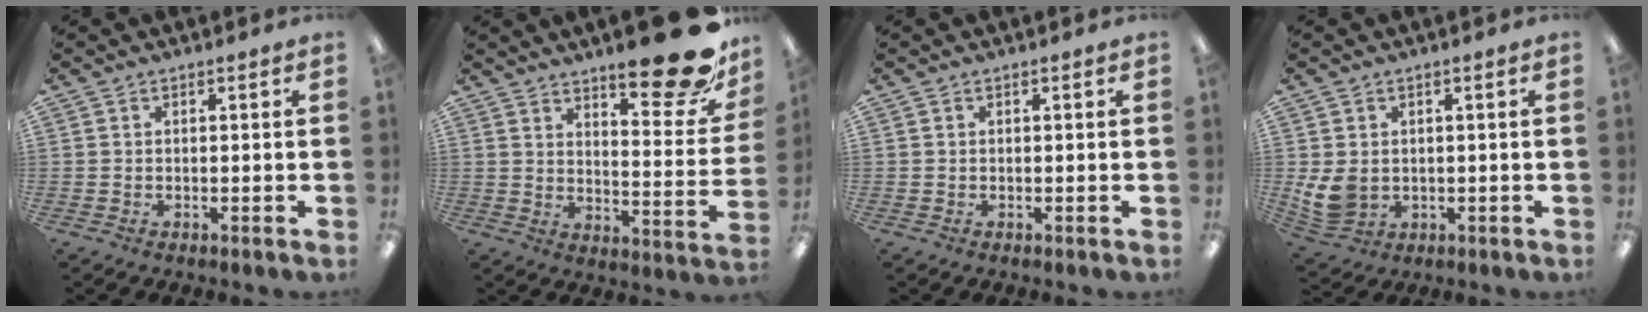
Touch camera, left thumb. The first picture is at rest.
{"total": 19.4, "force": [13.2, 5.9, 12.9], "torque": [-0.163, -0.094, 0.210]}
{"total": 0.0}
{"total": 7.0, "force": [0.5, 5.5, 4.3], "torque": [-0.102, -0.002, 0.011]}